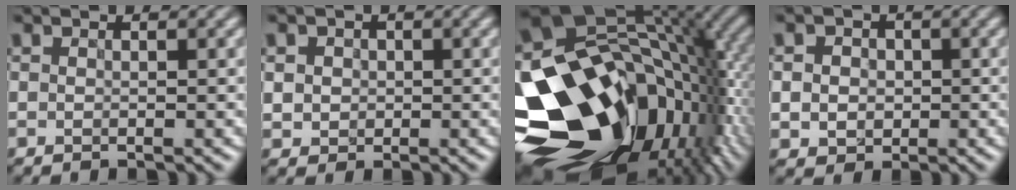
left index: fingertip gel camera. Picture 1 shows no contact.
{"total": 3.1, "force": [1.0, 2.7, 1.1], "torque": [-0.005, 0.023, 0.008]}
{"total": 19.2, "force": [-4.3, 13.4, 13.0], "torque": [-0.277, -0.044, -0.045]}
{"total": 5.1, "force": [0.1, 4.7, 1.8], "torque": [-0.024, 0.028, -0.017]}